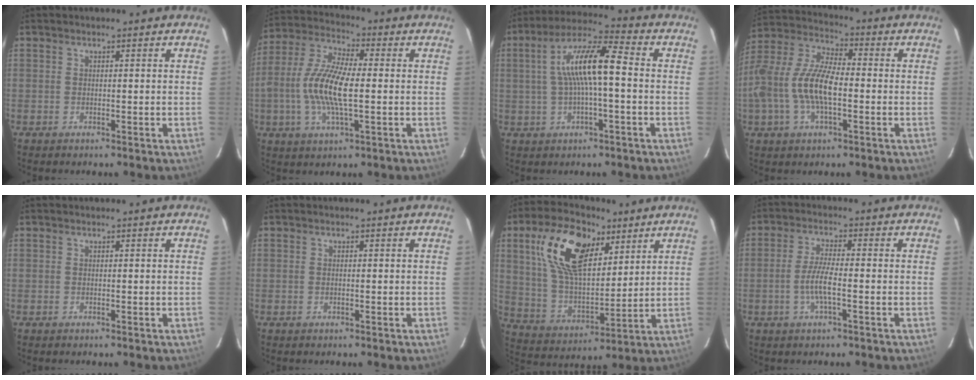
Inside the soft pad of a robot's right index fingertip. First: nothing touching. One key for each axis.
{"total": 13.2, "fx": -1.3, "fy": 4.3, "fz": 12.4, "tx": -0.261, "ty": 0.005, "tz": -0.032}
{"total": 11.4, "fx": 0.3, "fy": 2.3, "fz": 11.2, "tx": -0.205, "ty": 0.023, "tz": 0.004}
{"total": 15.6, "fx": -2.8, "fy": 6.5, "fz": 14.0, "tx": -0.289, "ty": 0.005, "tz": -0.056}
{"total": 0.0}
{"total": 0.0}
{"total": 19.6, "fx": 9.2, "fy": 10.3, "fz": 13.9, "tx": -0.274, "ty": 0.023, "tz": 0.176}
{"total": 5.3, "fx": -1.6, "fy": 0.8, "fz": 5.0, "tx": -0.102, "ty": -0.003, "tz": -0.032}